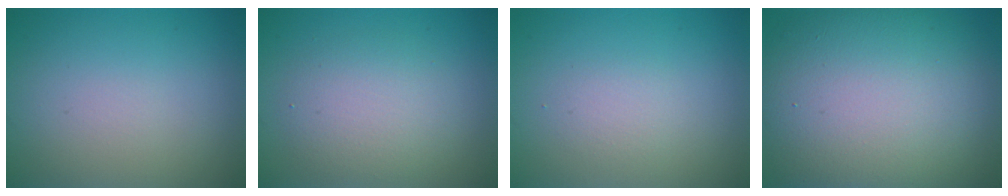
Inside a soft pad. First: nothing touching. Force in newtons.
{"total": 3.8, "press": 3.7, "slide": 0.3}
{"total": 1.3, "press": 1.3, "slide": 0.0}
{"total": 14.8, "press": 14.8, "slide": 1.2}